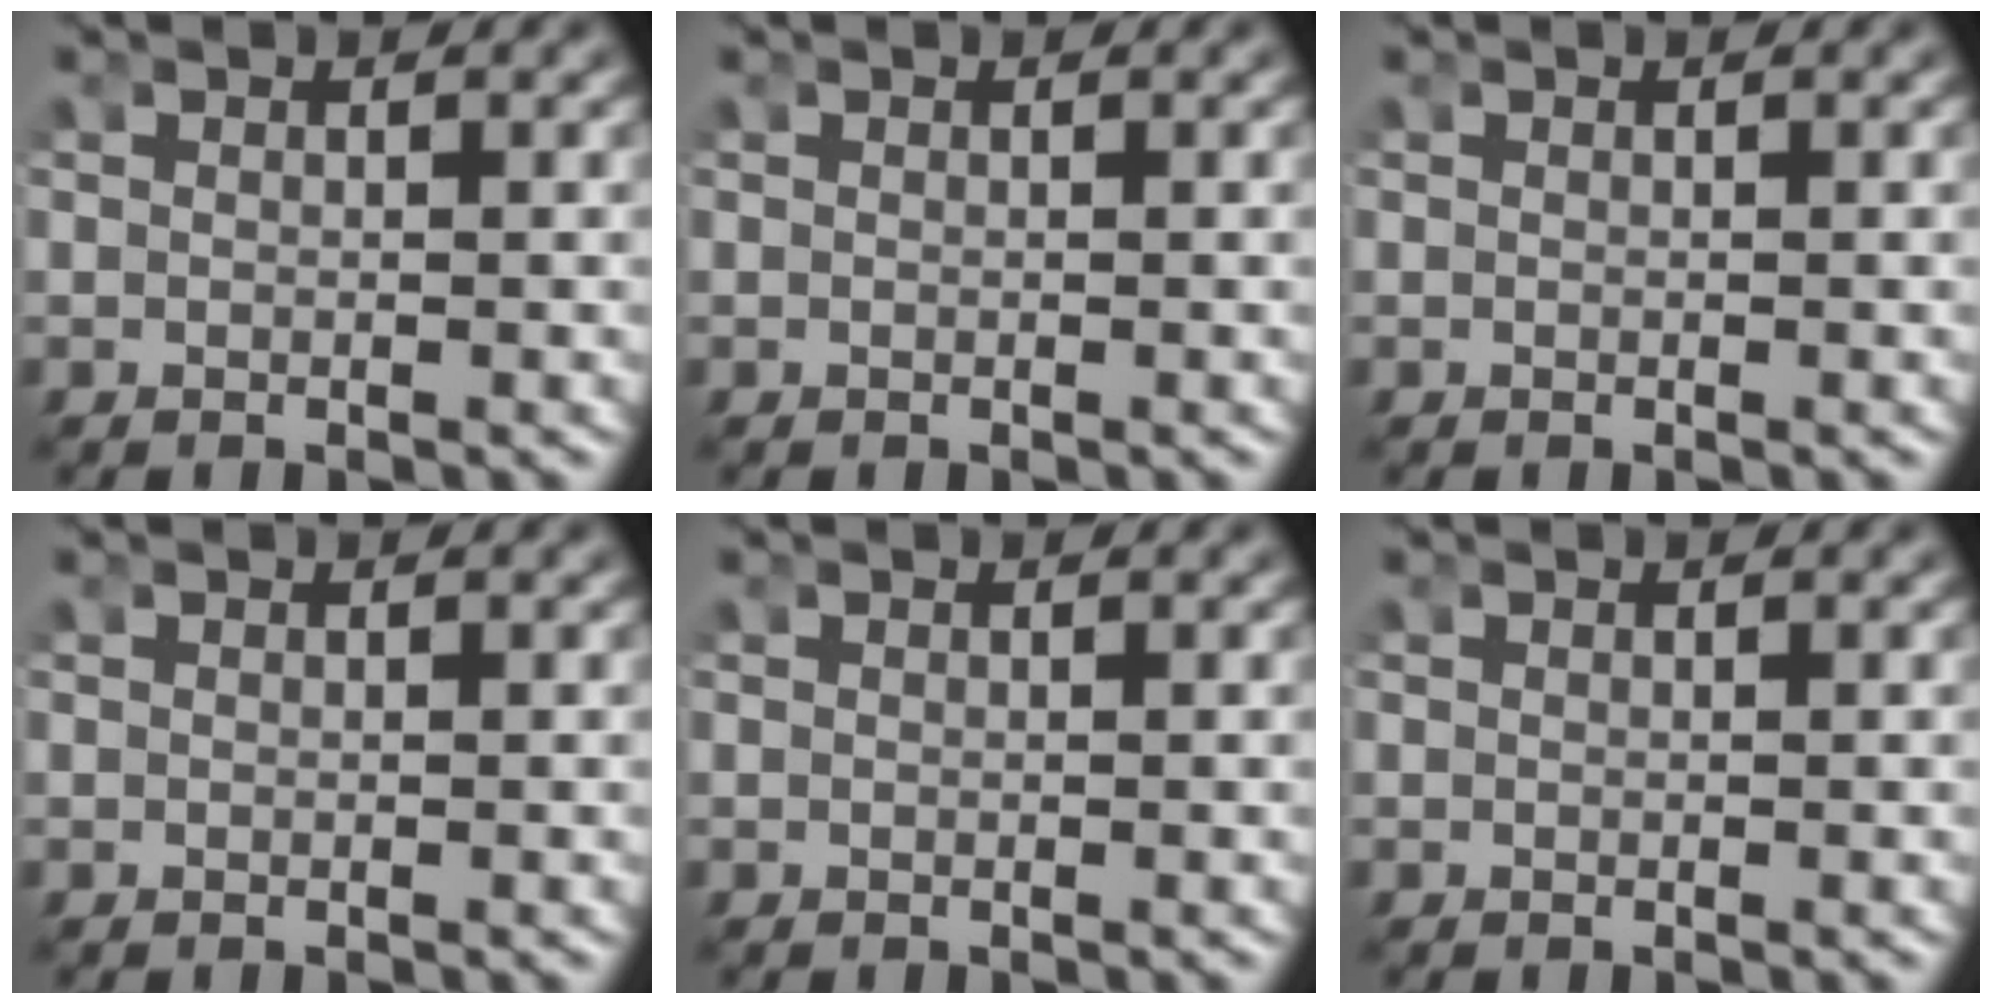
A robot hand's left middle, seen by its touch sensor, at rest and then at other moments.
{"total": 0.0}
{"total": 0.0}
{"total": 0.0}
{"total": 0.0}
{"total": 0.0}